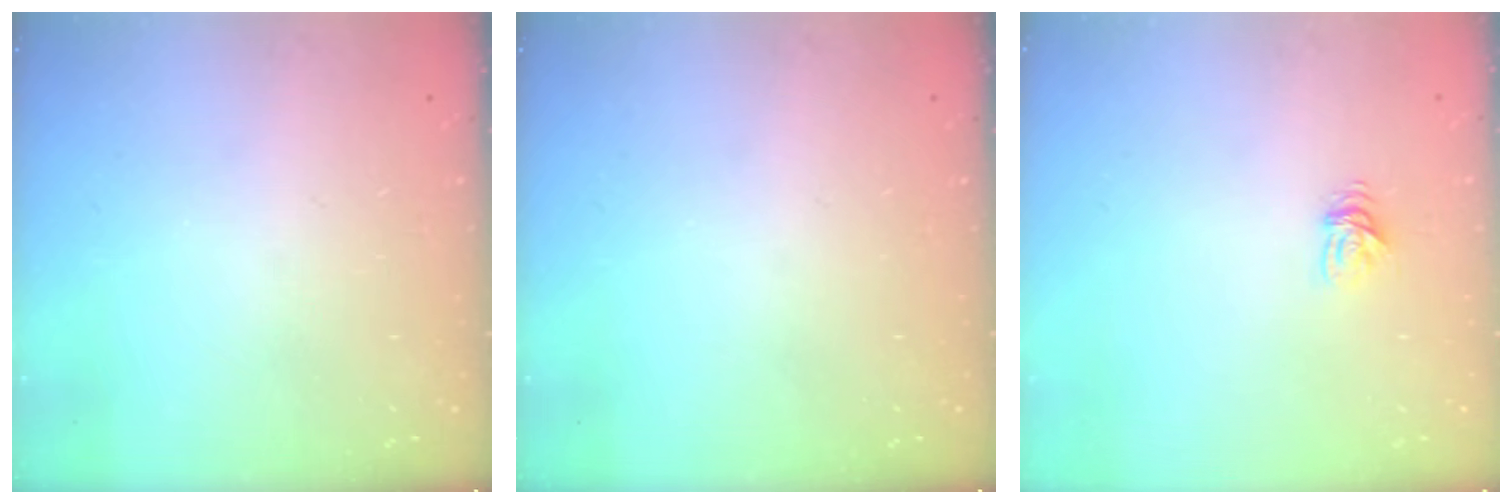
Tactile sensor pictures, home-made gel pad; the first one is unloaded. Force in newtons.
{"total": 0.0}
{"total": 4.3, "press": 4.3, "slide": 0.5}